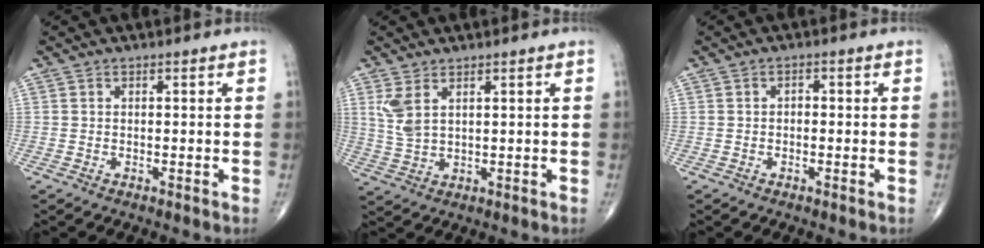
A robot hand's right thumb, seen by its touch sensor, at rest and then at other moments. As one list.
[{"total": 4.7, "force": [2.2, 2.1, 3.6], "torque": [-0.082, -0.006, 0.056]}, {"total": 1.1, "force": [-0.2, 0.8, 0.7], "torque": [-0.006, 0.005, -0.007]}]